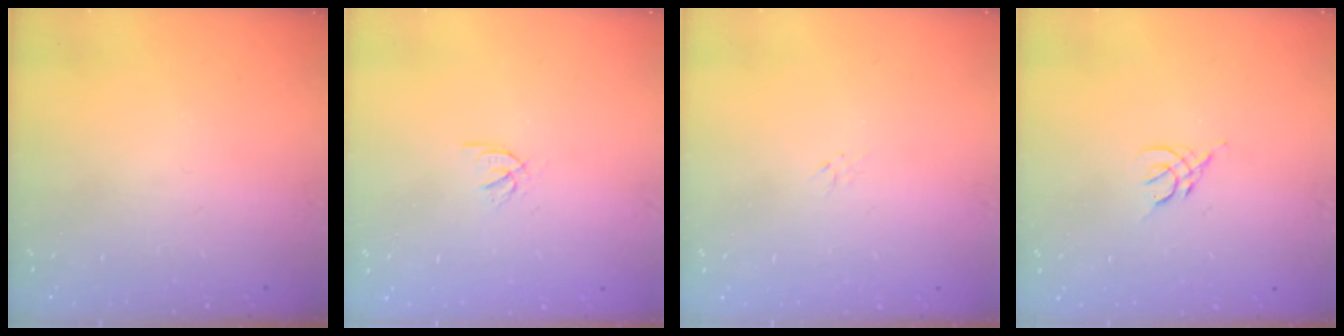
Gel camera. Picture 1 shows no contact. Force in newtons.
{"total": 2.2, "press": 2.2, "slide": 0.2}
{"total": 0.0}
{"total": 2.5, "press": 2.4, "slide": 0.7}